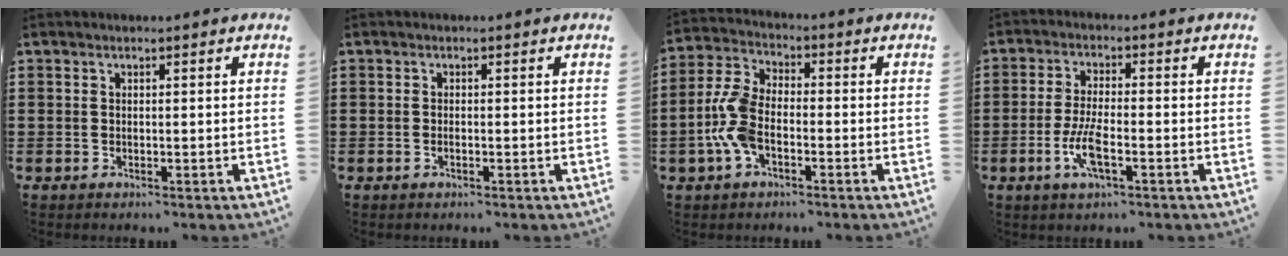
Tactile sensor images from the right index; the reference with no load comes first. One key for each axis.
{"total": 0.5, "fx": -0.3, "fy": 0.1, "fz": 0.4, "tx": -0.011, "ty": -0.005, "tz": -0.004}
{"total": 7.6, "fx": -2.2, "fy": 4.1, "fz": 6.0, "tx": -0.162, "ty": -0.005, "tz": -0.051}
{"total": 5.6, "fx": -2.1, "fy": 1.4, "fz": 5.0, "tx": -0.109, "ty": -0.008, "tz": -0.042}